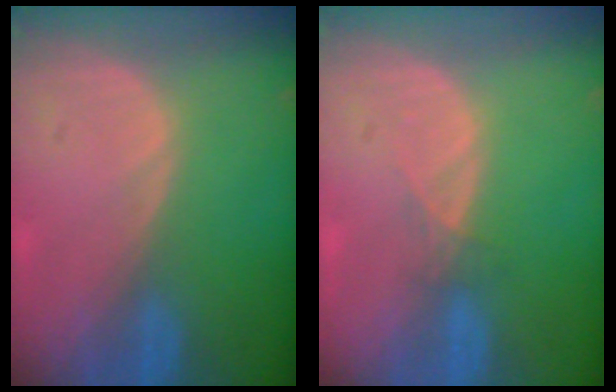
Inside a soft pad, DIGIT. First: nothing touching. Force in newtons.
{"total": 1.1, "press": 1.1, "slide": 0.2}